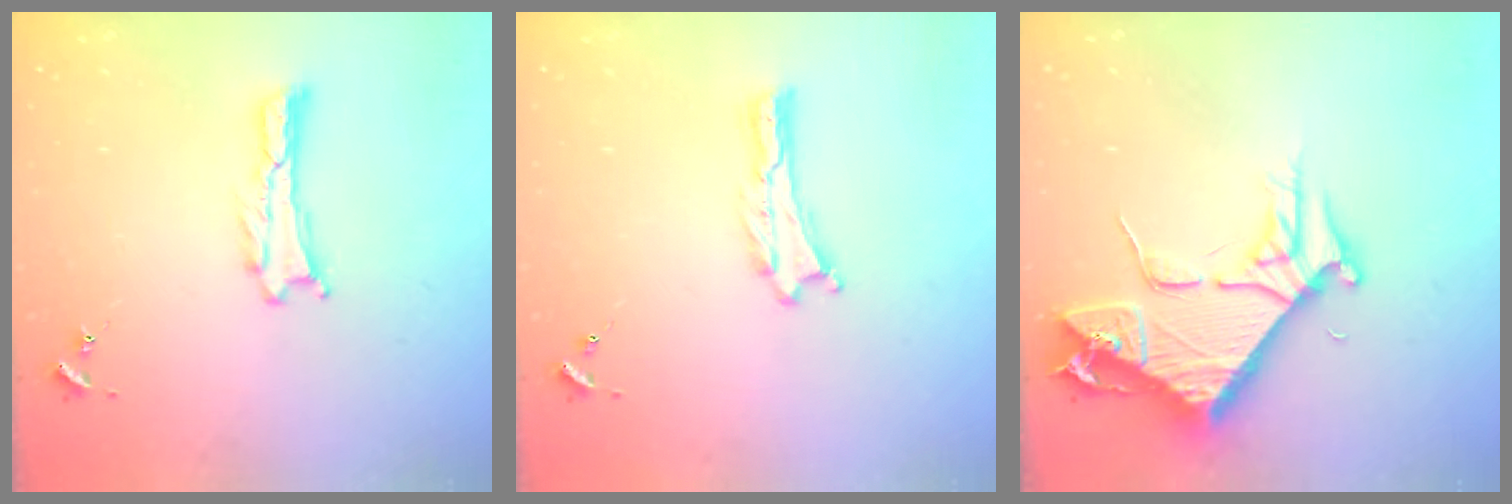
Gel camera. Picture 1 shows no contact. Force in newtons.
{"total": 0.0}
{"total": 8.6, "press": 8.6, "slide": 1.0}